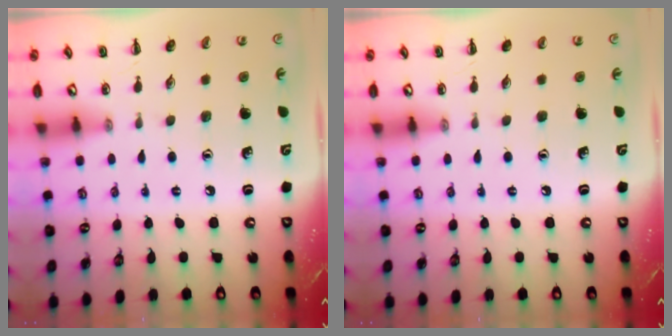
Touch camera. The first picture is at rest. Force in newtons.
{"total": 0.0}